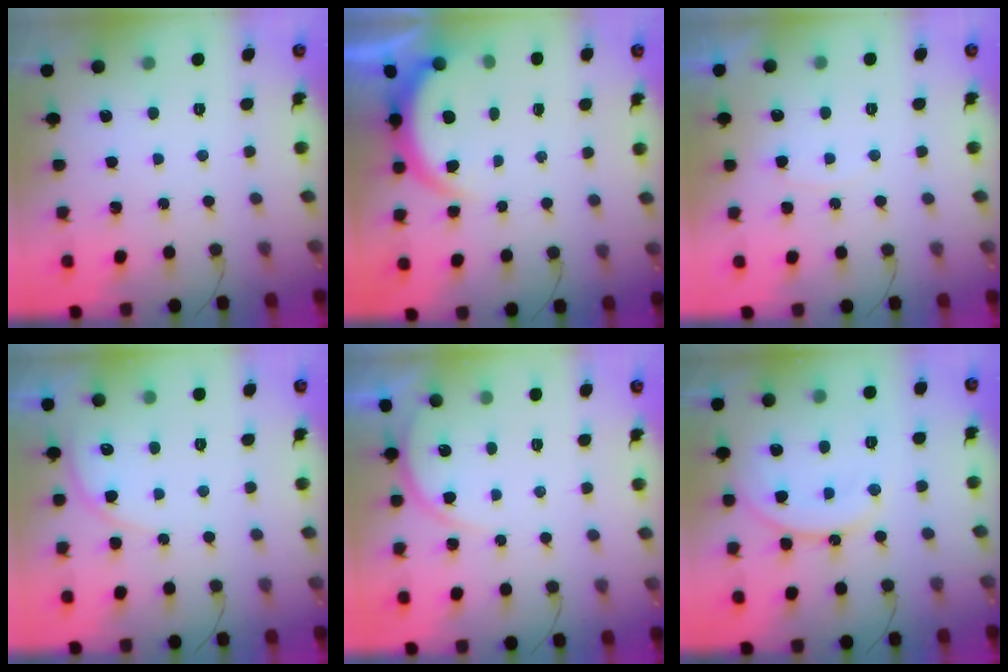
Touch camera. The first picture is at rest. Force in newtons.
{"total": 5.1, "press": 5.0, "slide": 0.4}
{"total": 4.6, "press": 4.6, "slide": 0.3}
{"total": 5.7, "press": 5.7, "slide": 0.6}
{"total": 5.4, "press": 5.4, "slide": 0.3}
{"total": 14.3, "press": 14.2, "slide": 1.6}